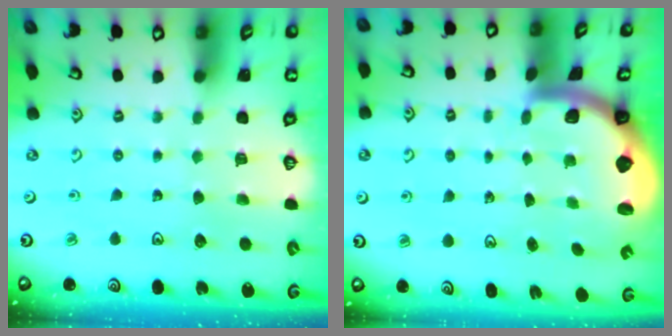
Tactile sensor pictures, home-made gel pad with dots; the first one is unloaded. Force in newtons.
{"total": 1.9, "press": 1.8, "slide": 0.5}